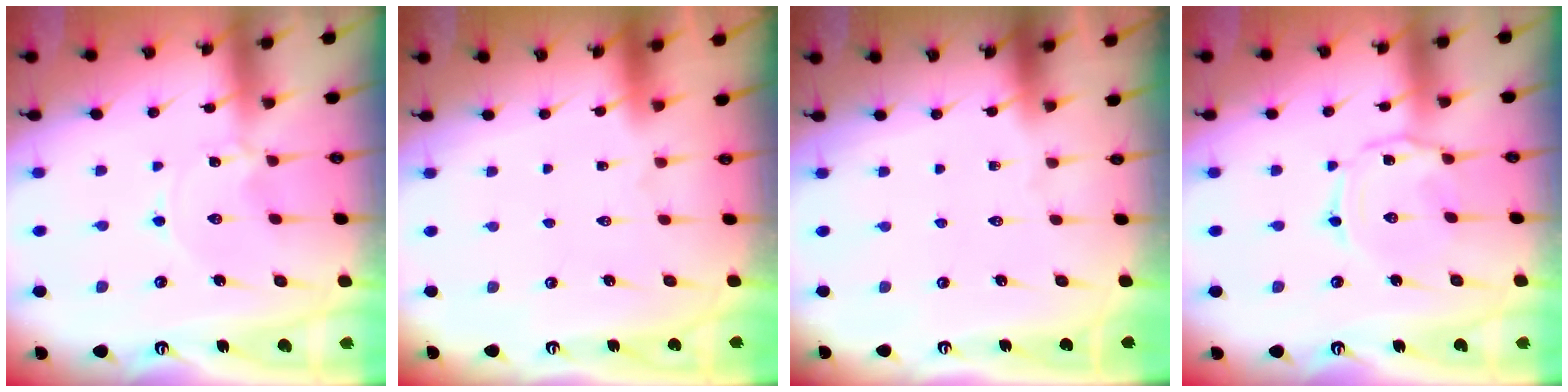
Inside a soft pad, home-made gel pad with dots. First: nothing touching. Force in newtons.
{"total": 1.6, "press": 1.6, "slide": 0.1}
{"total": 0.0}
{"total": 2.5, "press": 2.4, "slide": 0.4}